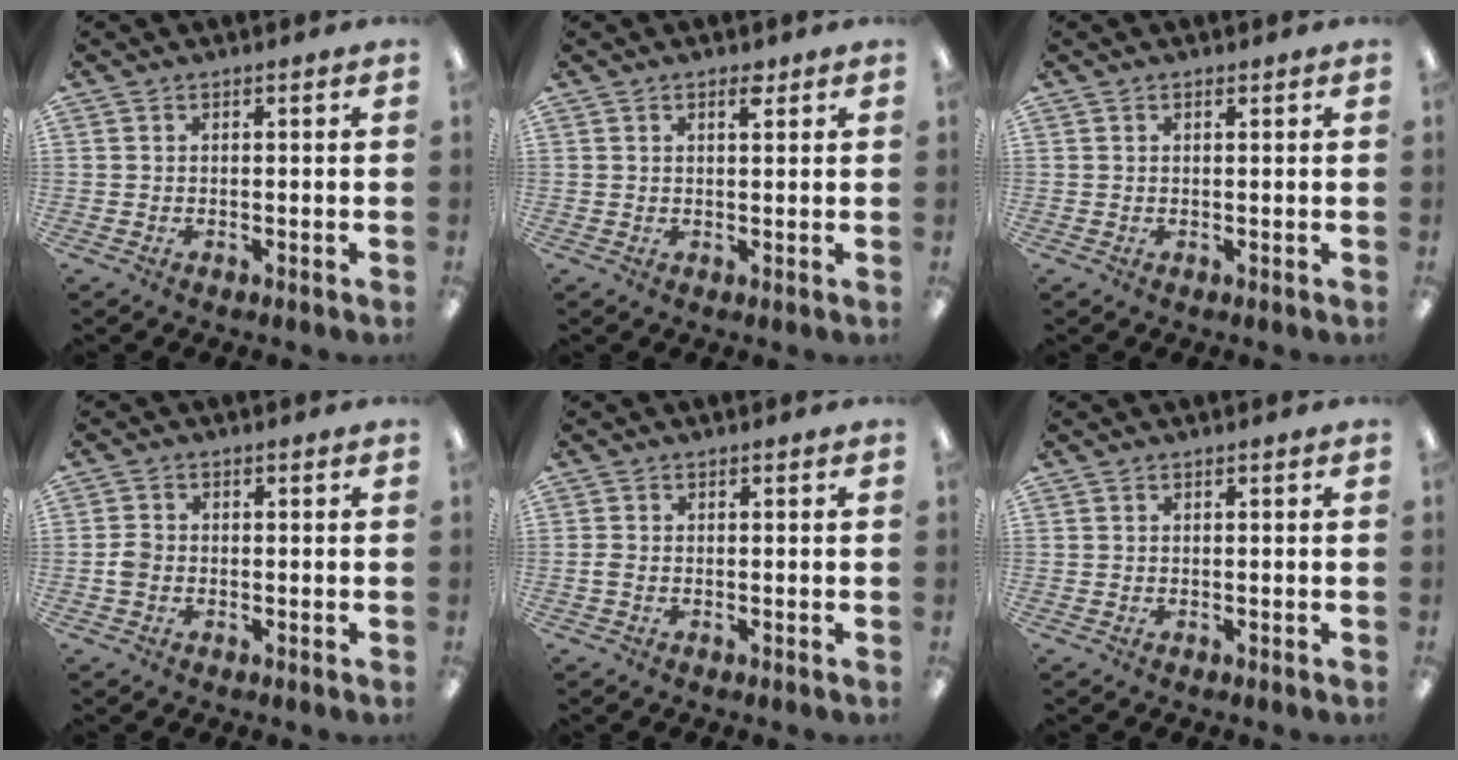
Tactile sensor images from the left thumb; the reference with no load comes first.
{"total": 2.4, "force": [1.7, 0.8, 1.5], "torque": [-0.018, -0.005, 0.026]}
{"total": 0.6, "force": [0.4, 0.2, 0.3], "torque": [-0.007, 0.002, 0.008]}
{"total": 2.7, "force": [-0.6, 2.1, 1.7], "torque": [-0.029, 0.005, -0.011]}
{"total": 1.1, "force": [-0.2, 0.6, 0.9], "torque": [-0.017, 0.002, -0.004]}
{"total": 0.0}